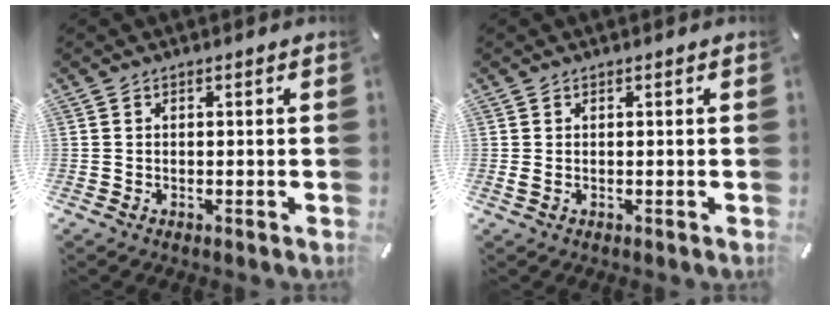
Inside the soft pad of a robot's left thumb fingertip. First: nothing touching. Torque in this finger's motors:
{"motor_torque": [0.02, 0.86, 0.18, -0.09, 0.00]}